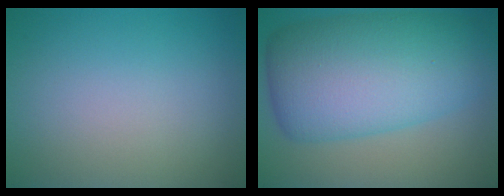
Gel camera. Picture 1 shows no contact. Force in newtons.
{"total": 11.6, "press": 11.6, "slide": 0.3}